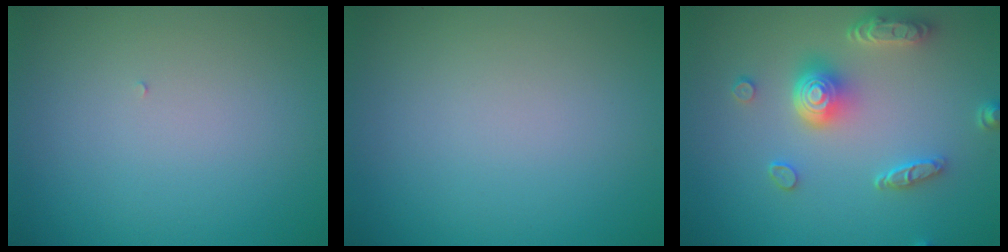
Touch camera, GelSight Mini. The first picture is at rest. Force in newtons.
{"total": 0.0}
{"total": 5.0, "press": 4.0, "slide": 3.0}